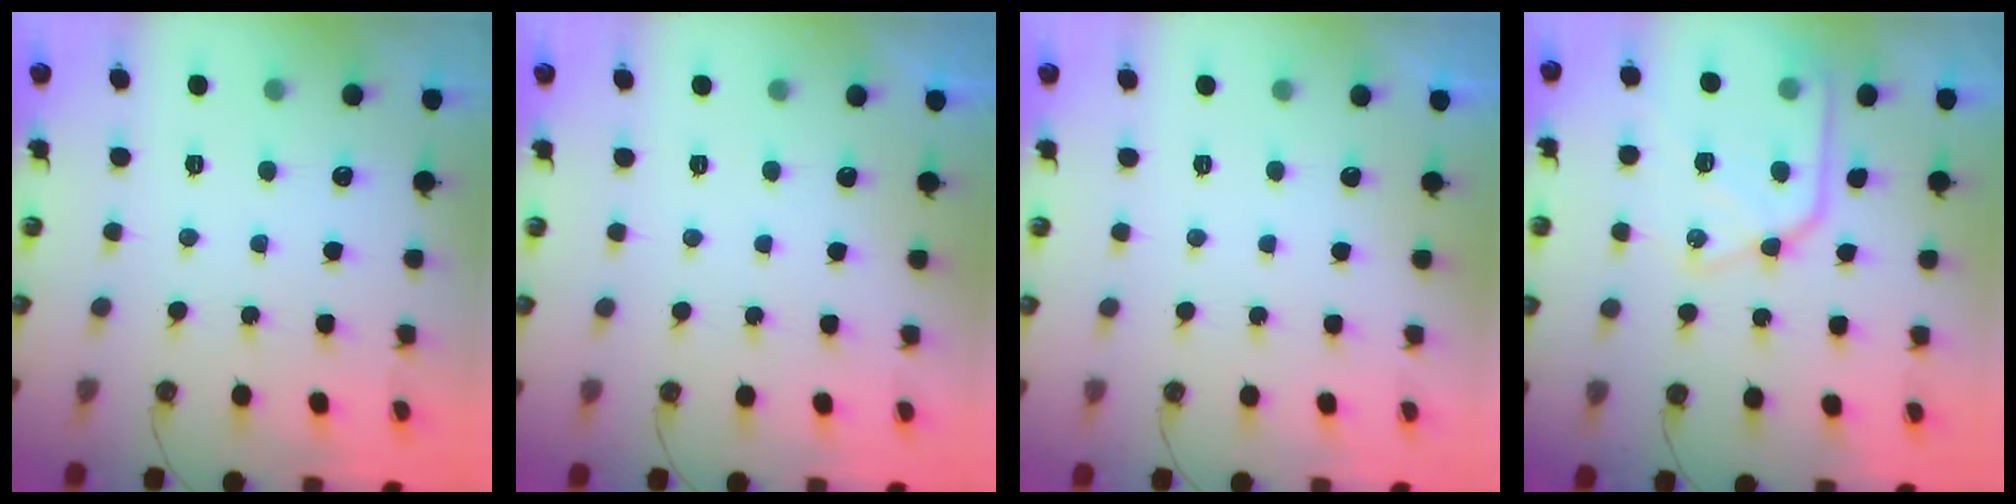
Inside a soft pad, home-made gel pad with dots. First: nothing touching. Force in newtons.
{"total": 0.0}
{"total": 0.0}
{"total": 17.2, "press": 17.1, "slide": 1.6}